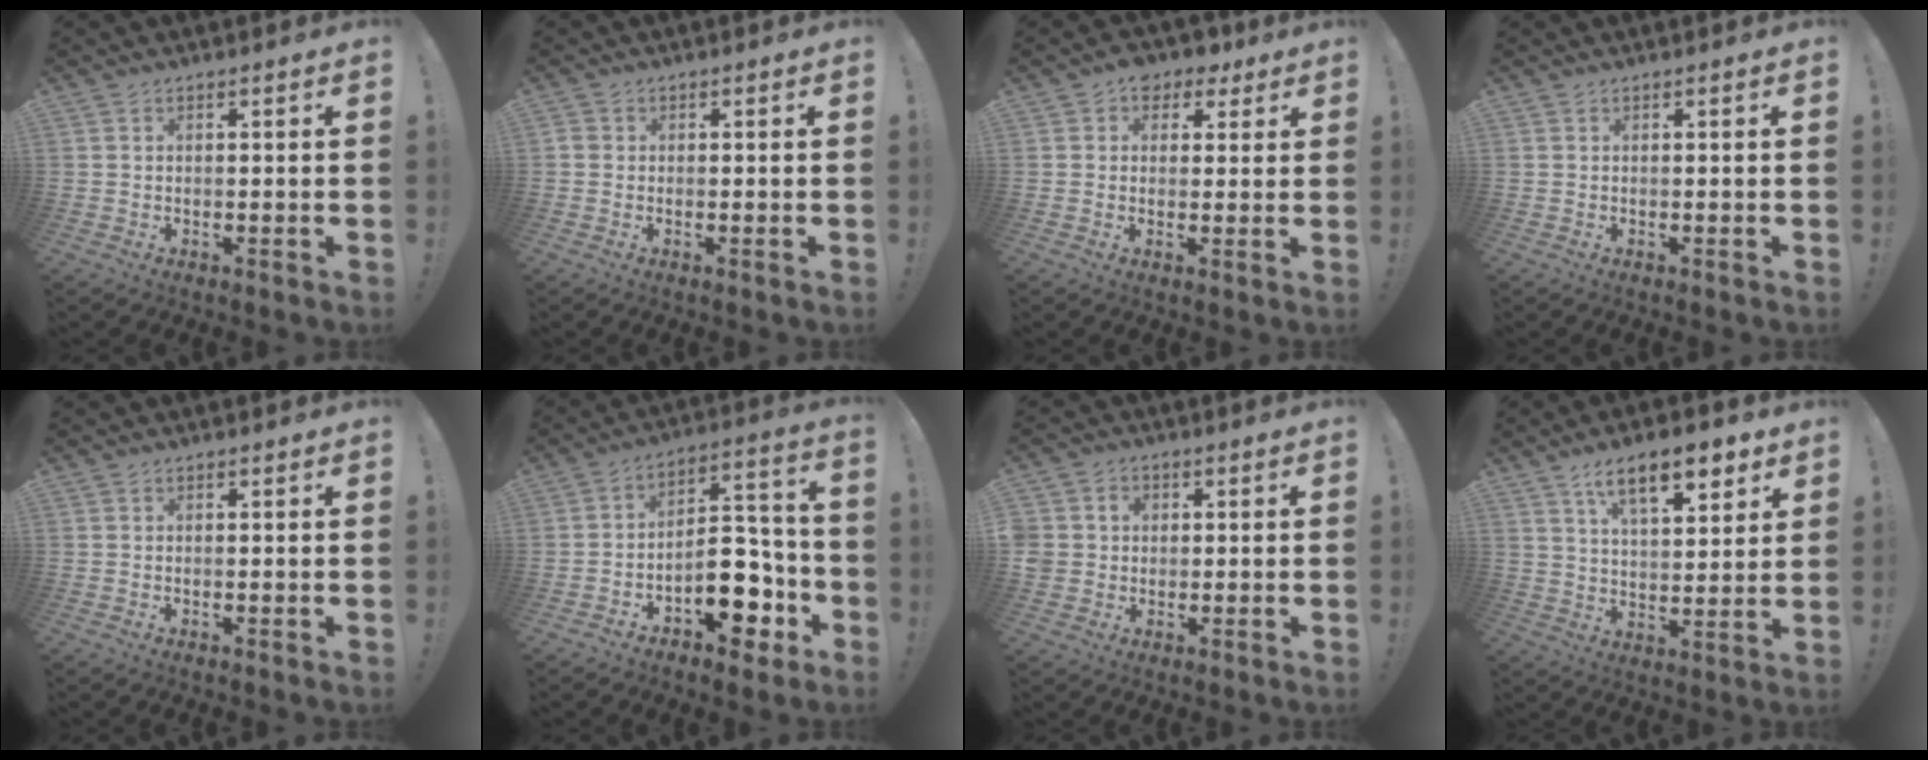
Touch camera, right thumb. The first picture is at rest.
{"total": 1.4, "force": [-0.3, 1.2, 0.6], "torque": [-0.014, 0.005, -0.005]}
{"total": 5.8, "force": [2.8, 4.7, 1.8], "torque": [-0.012, -0.010, 0.050]}
{"total": 0.0}
{"total": 0.0}
{"total": 15.2, "force": [-6.6, 8.9, 10.4], "torque": [-0.116, 0.053, -0.096]}
{"total": 5.1, "force": [0.2, 4.9, 1.2], "torque": [-0.032, 0.007, 0.005]}
{"total": 13.0, "force": [7.7, 4.8, 9.3], "torque": [-0.141, -0.032, 0.128]}